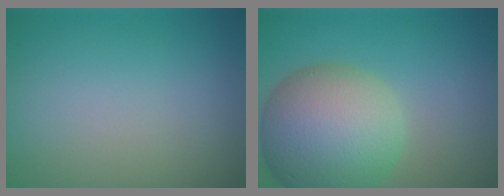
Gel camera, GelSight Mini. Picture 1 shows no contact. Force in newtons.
{"total": 11.2, "press": 11.1, "slide": 0.4}